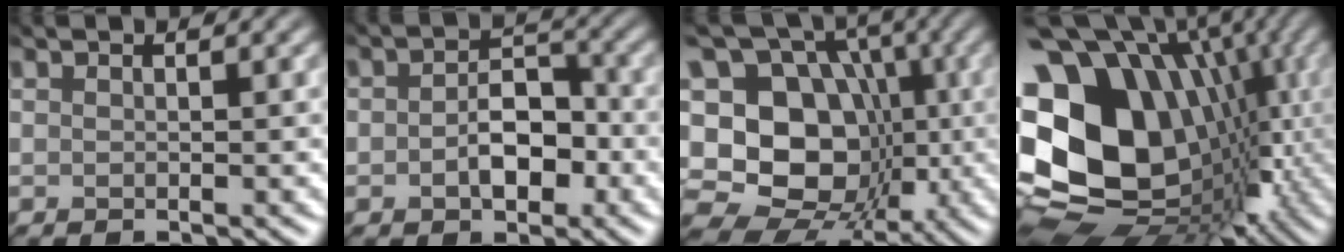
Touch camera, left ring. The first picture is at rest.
{"total": 3.7, "force": [-2.7, 2.1, 1.5], "torque": [-0.054, -0.022, -0.017]}
{"total": 13.5, "force": [-3.2, 11.4, 6.6], "torque": [-0.116, 0.001, -0.051]}
{"total": 16.7, "force": [-1.5, 13.7, 9.5], "torque": [-0.195, -0.024, 0.033]}